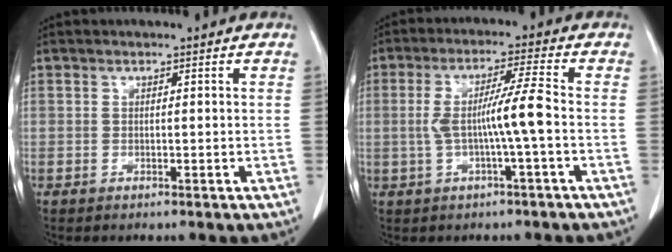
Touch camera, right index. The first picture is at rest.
{"total": 7.0, "force": [-1.0, -0.6, 6.9], "torque": [-0.135, 0.015, -0.014]}